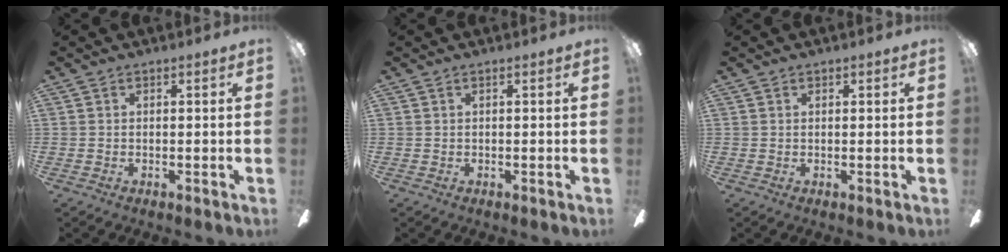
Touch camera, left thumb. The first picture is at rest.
{"total": 0.0}
{"total": 0.5, "force": [0.3, 0.4, 0.0], "torque": [0.007, -0.001, 0.004]}